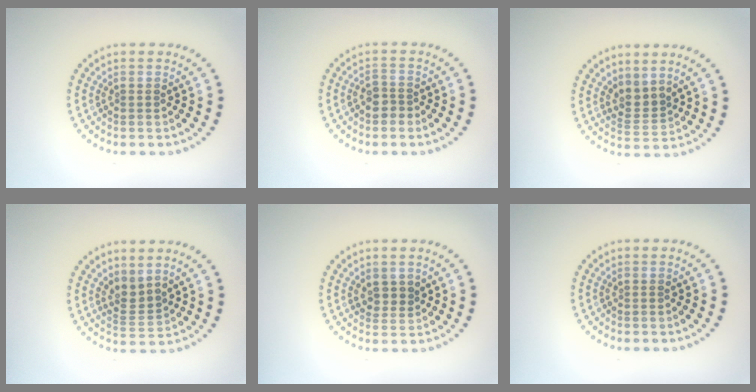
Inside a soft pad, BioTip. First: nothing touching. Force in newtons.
{"total": 1.7, "press": 1.6, "slide": 0.7}
{"total": 2.1, "press": 1.3, "slide": 1.6}
{"total": 2.1, "press": 1.5, "slide": 1.6}
{"total": 1.8, "press": 1.4, "slide": 1.1}
{"total": 0.0}